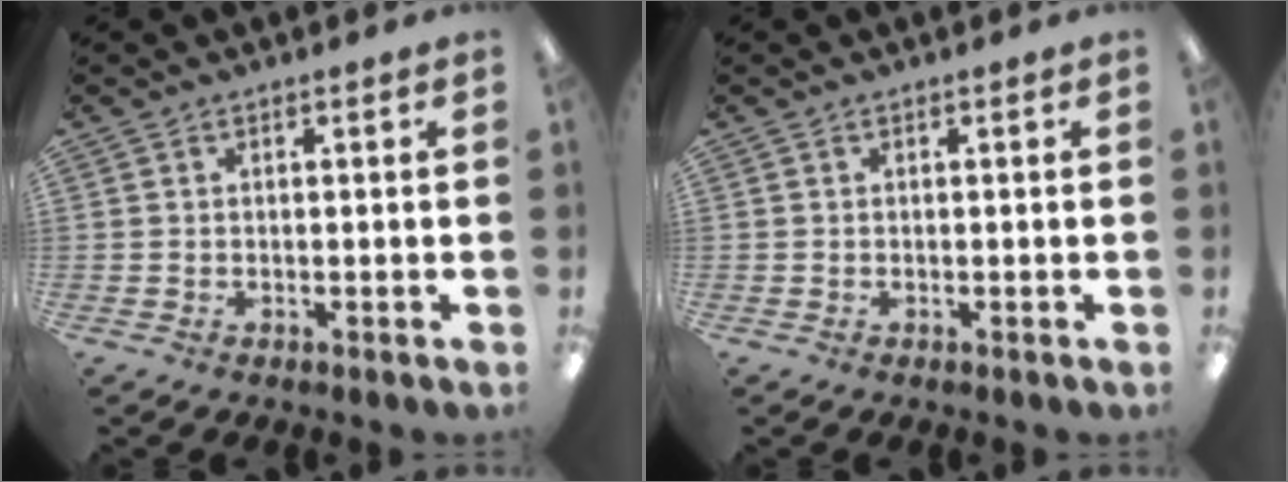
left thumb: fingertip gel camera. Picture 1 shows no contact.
{"total": 0.0}